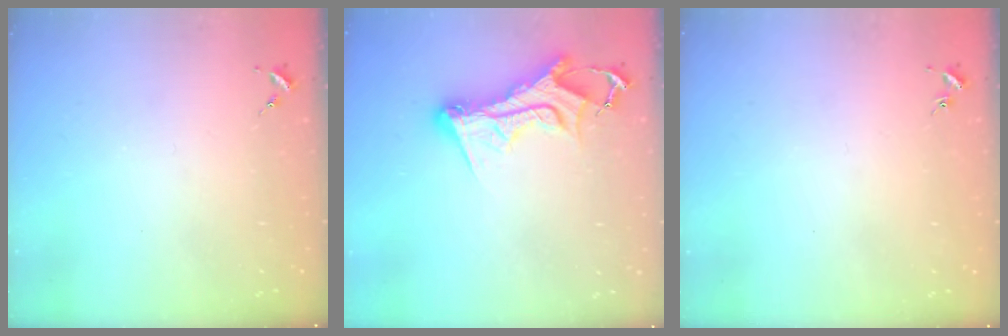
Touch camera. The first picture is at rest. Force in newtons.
{"total": 12.7, "press": 12.6, "slide": 1.3}
{"total": 0.8, "press": 0.8, "slide": 0.2}